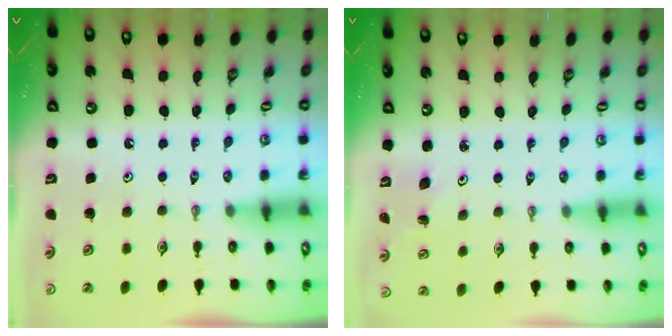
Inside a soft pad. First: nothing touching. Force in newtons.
{"total": 2.3, "press": 2.3, "slide": 0.3}